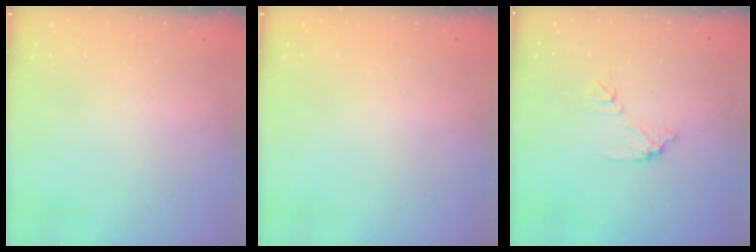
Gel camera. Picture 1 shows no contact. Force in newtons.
{"total": 0.0}
{"total": 7.8, "press": 7.8, "slide": 0.4}